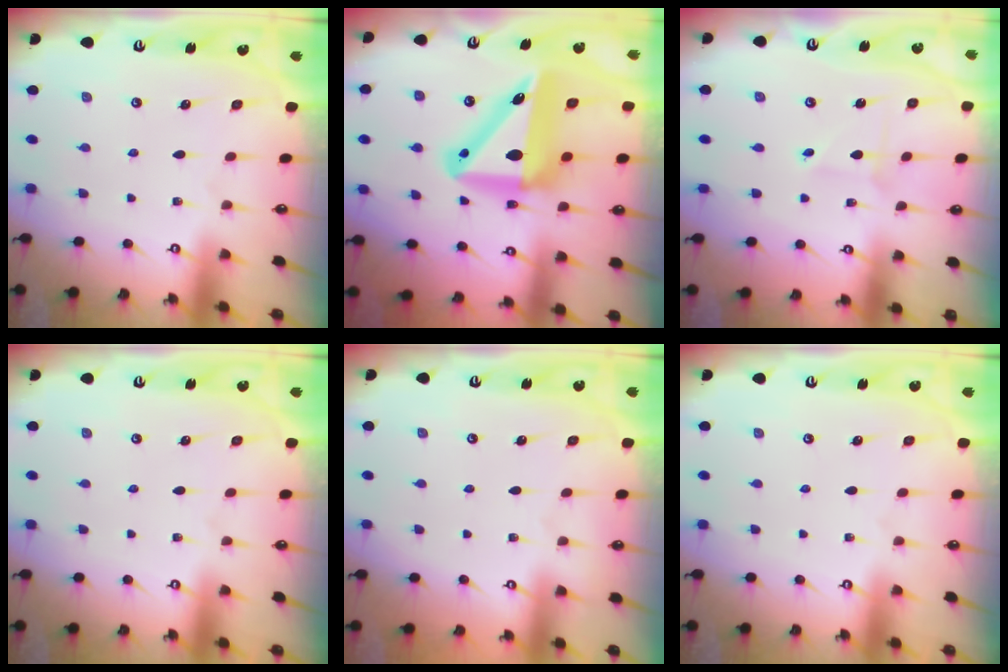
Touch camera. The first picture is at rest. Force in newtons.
{"total": 15.6, "press": 14.9, "slide": 4.6}
{"total": 2.3, "press": 2.3, "slide": 0.2}
{"total": 0.0}
{"total": 0.0}
{"total": 0.0}